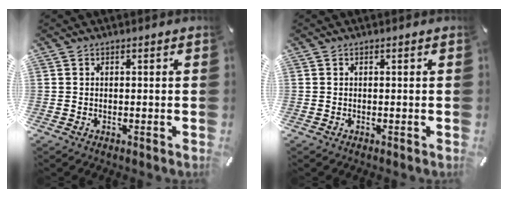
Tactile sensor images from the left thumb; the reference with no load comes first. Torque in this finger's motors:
{"motor_torque": [-0.04, -0.01, 0.04, 0.07, 0.00]}